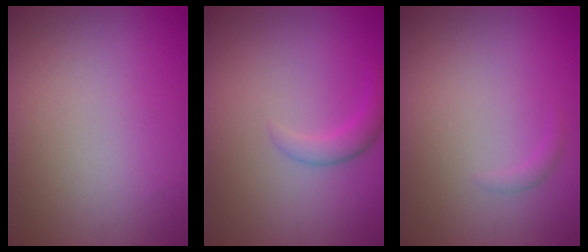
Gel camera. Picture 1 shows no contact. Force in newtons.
{"total": 1.8, "press": 1.8, "slide": 0.1}
{"total": 0.6, "press": 0.6, "slide": 0.0}